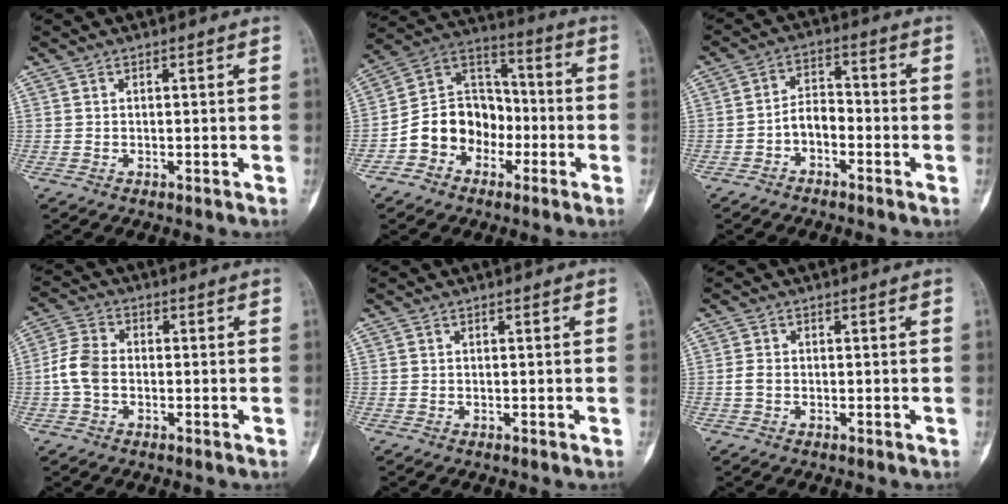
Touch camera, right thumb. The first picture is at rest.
{"total": 13.2, "force": [-4.5, 10.8, 6.0], "torque": [-0.063, 0.069, -0.090]}
{"total": 4.9, "force": [-2.3, 3.1, 3.0], "torque": [-0.040, 0.032, -0.050]}
{"total": 5.9, "force": [-1.0, 4.2, 4.0], "torque": [-0.083, 0.017, -0.028]}
{"total": 0.0}
{"total": 1.5, "force": [-0.4, 1.1, 1.0], "torque": [-0.023, 0.001, -0.010]}